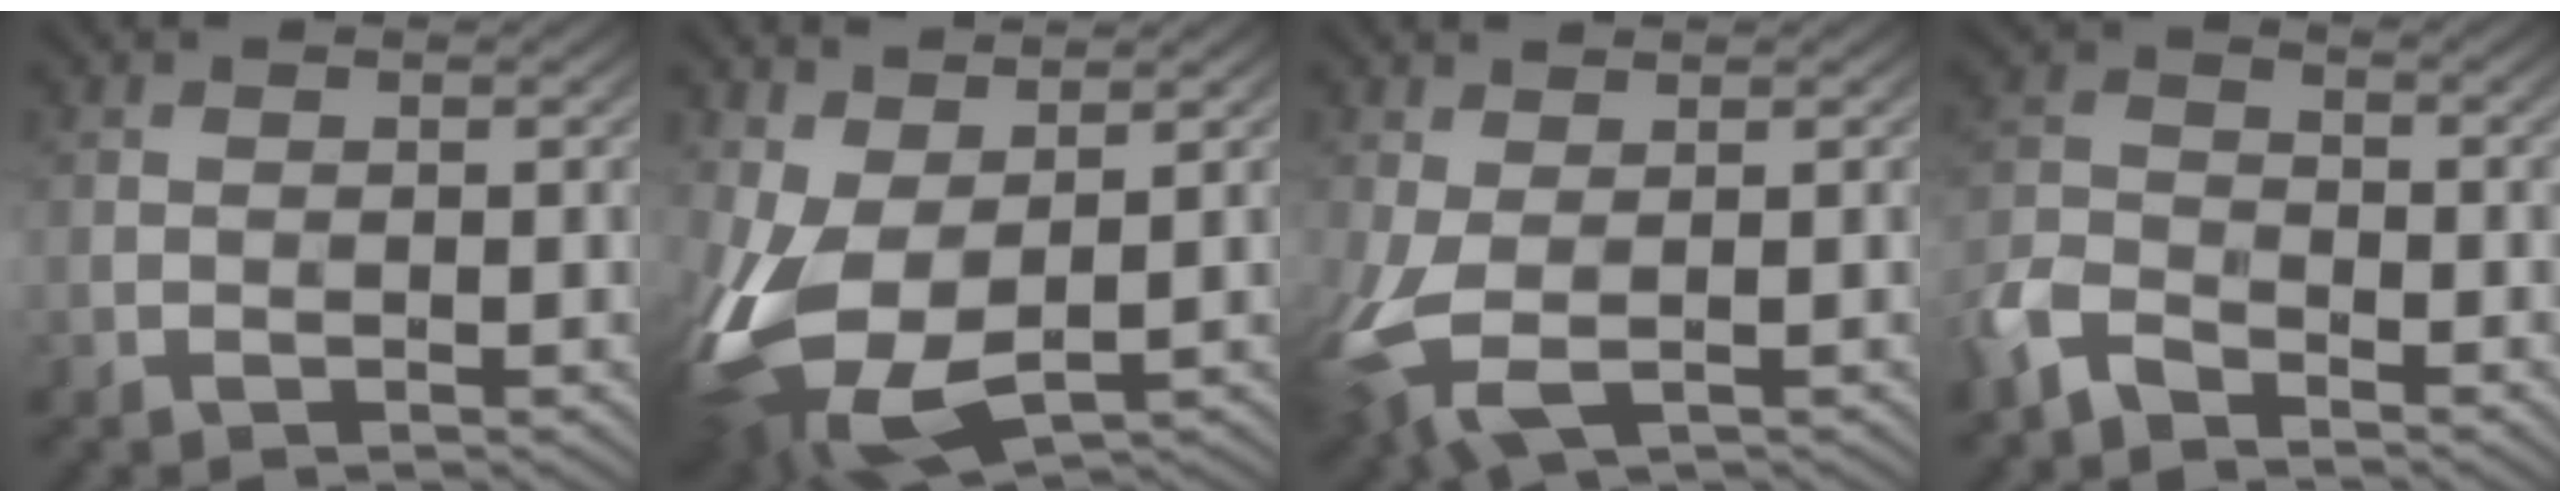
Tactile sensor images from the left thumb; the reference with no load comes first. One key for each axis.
{"total": 12.4, "fx": -0.4, "fy": 7.4, "fz": 10.0, "tx": -0.252, "ty": -0.042, "tz": 0.021}
{"total": 7.1, "fx": -1.3, "fy": 3.7, "fz": 5.9, "tx": -0.147, "ty": -0.022, "tz": -0.012}
{"total": 6.0, "fx": -4.6, "fy": 2.7, "fz": 2.8, "tx": -0.069, "ty": -0.010, "tz": -0.107}